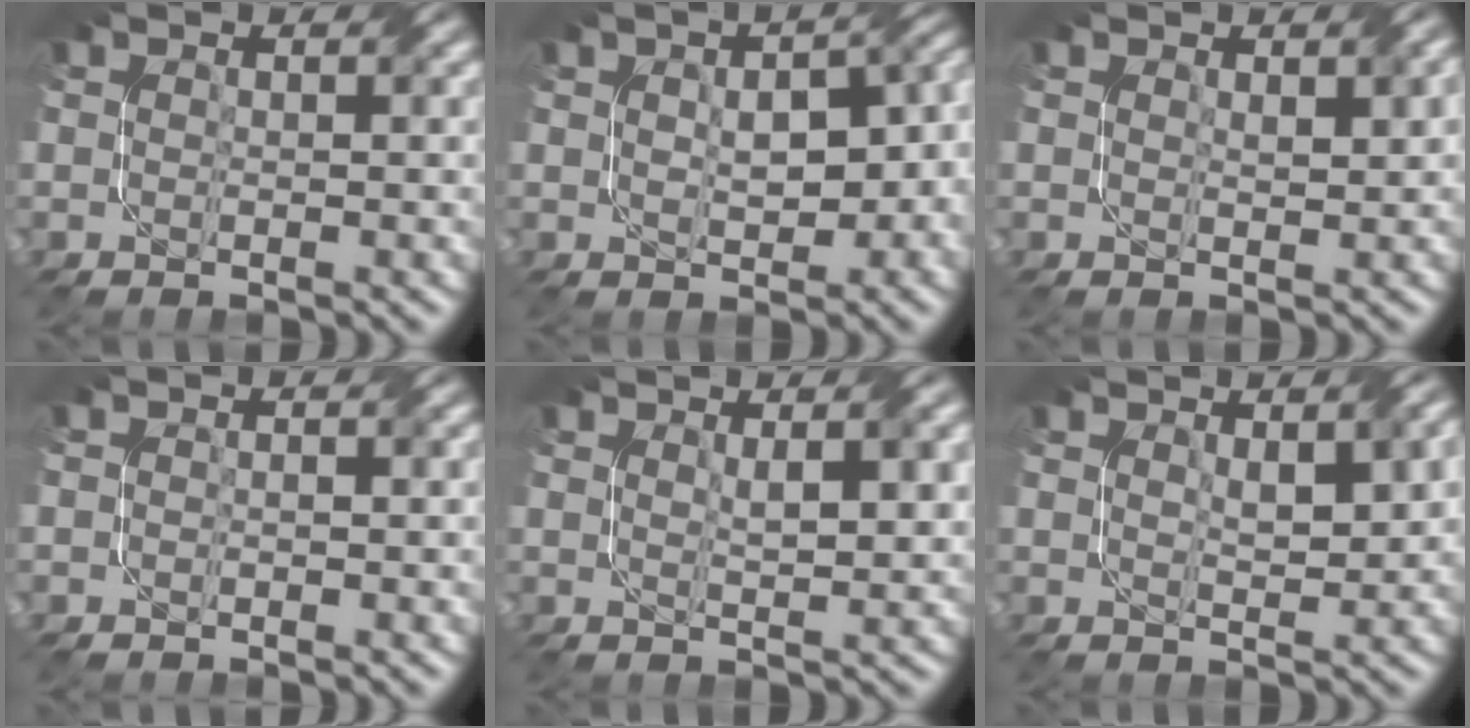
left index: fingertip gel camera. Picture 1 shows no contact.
{"total": 8.3, "force": [0.4, 5.0, 6.7], "torque": [-0.074, 0.015, 0.017]}
{"total": 1.4, "force": [0.7, 0.3, 1.2], "torque": [-0.017, 0.000, 0.014]}
{"total": 0.6, "force": [-0.3, 0.4, 0.3], "torque": [-0.008, -0.005, -0.008]}
{"total": 3.0, "force": [1.0, 0.7, 2.7], "torque": [-0.044, 0.003, 0.021]}
{"total": 3.3, "force": [1.2, 1.0, 2.8], "torque": [-0.049, 0.002, 0.025]}